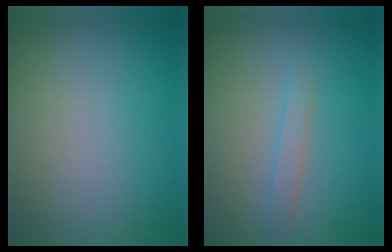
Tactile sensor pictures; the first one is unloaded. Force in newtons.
{"total": 1.3, "press": 1.3, "slide": 0.0}